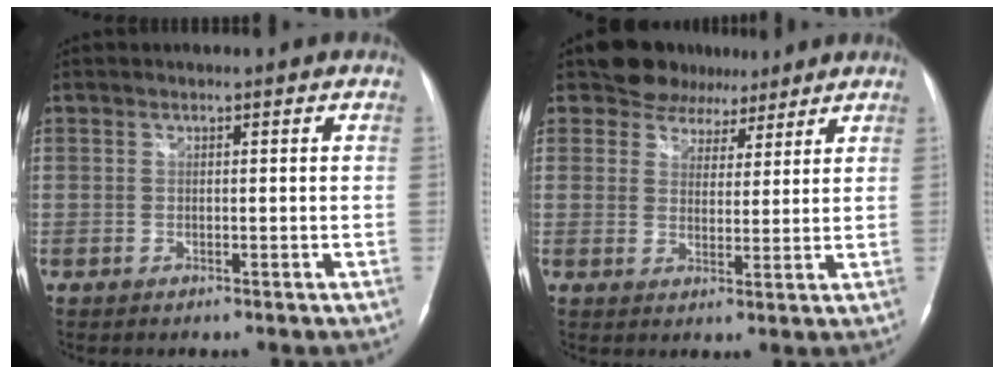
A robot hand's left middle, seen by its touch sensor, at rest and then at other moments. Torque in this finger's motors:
{"motor_torque": [0.16, -0.13, -0.06, 0.01]}